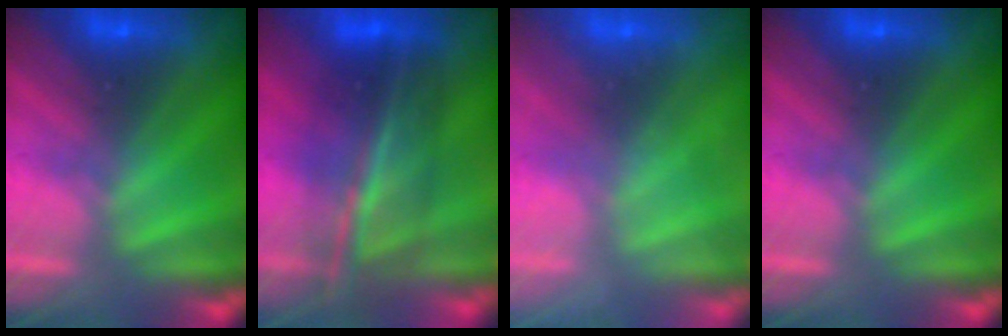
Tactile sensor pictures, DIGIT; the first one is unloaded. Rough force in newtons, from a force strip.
{"total": 6.6}
{"total": 2.4}
{"total": 0.0}